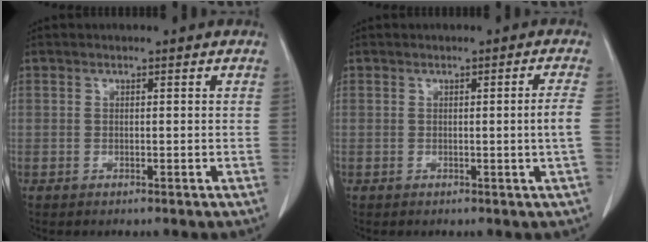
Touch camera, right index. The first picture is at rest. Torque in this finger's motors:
{"motor_torque": [0.44, -0.25, 0.10, 0.02]}